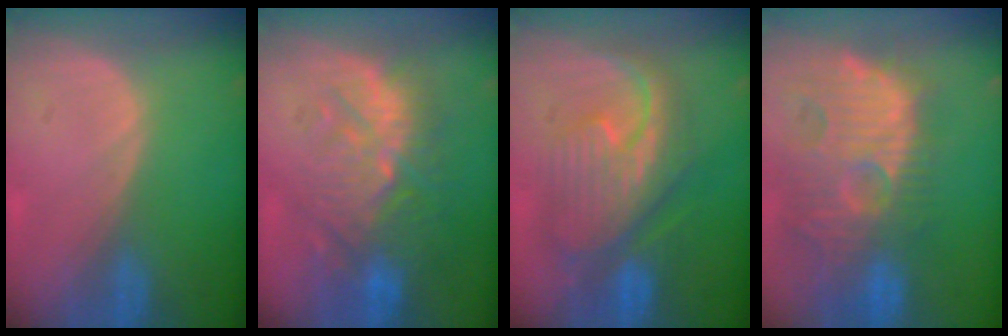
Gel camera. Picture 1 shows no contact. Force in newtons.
{"total": 10.5, "press": 10.0, "slide": 3.5}
{"total": 10.3, "press": 10.2, "slide": 0.9}
{"total": 13.8, "press": 12.3, "slide": 6.2}